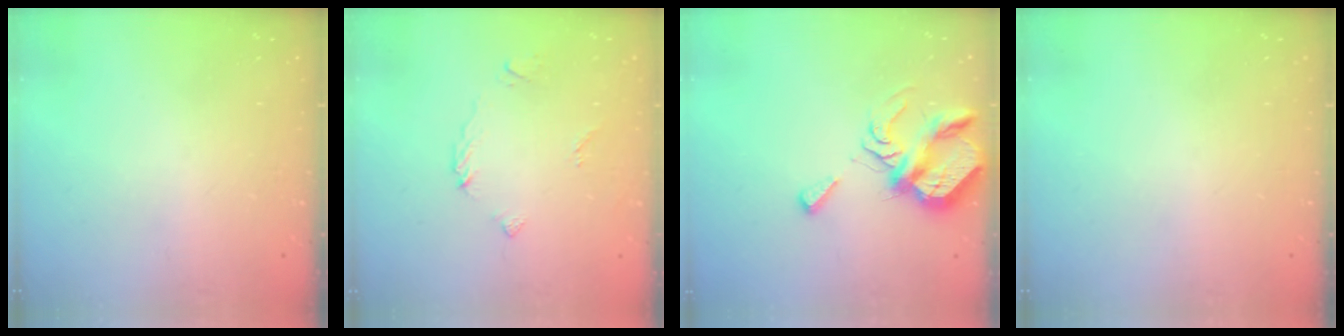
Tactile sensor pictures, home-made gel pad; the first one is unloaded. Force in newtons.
{"total": 3.7, "press": 3.7, "slide": 0.4}
{"total": 8.0, "press": 8.0, "slide": 0.9}
{"total": 0.0}